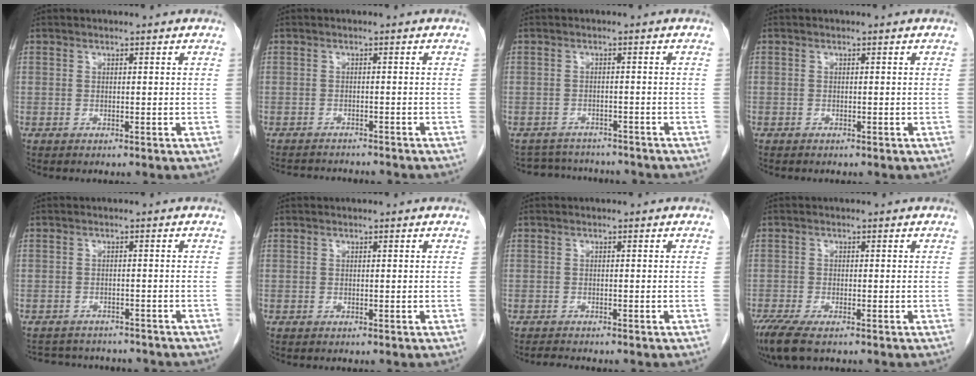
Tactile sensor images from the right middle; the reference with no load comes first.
{"total": 6.7, "force": [-6.4, 1.0, 1.7], "torque": [-0.021, -0.005, -0.086]}
{"total": 7.0, "force": [-6.7, 1.7, 0.7], "torque": [-0.008, 0.012, -0.087]}
{"total": 0.0}
{"total": 9.9, "force": [-9.1, 3.0, 2.4], "torque": [-0.045, 0.010, -0.108]}
{"total": 0.0}
{"total": 1.3, "force": [-1.3, -0.1, 0.2], "torque": [-0.014, -0.008, -0.020]}
{"total": 5.6, "force": [-3.9, 1.3, 3.8], "torque": [-0.075, -0.018, -0.066]}